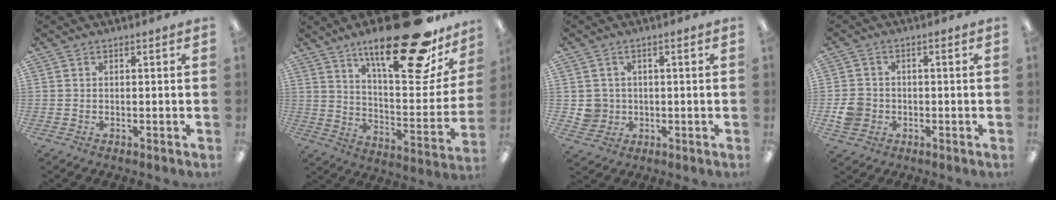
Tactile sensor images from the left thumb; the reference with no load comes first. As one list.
[{"total": 28.3, "force": [19.3, 8.8, 18.7], "torque": [-0.265, -0.124, 0.308]}, {"total": 4.4, "force": [0.4, 4.3, 0.7], "torque": [-0.013, 0.009, 0.009]}, {"total": 5.1, "force": [-1.4, 4.5, 2.0], "torque": [-0.032, 0.008, -0.024]}]